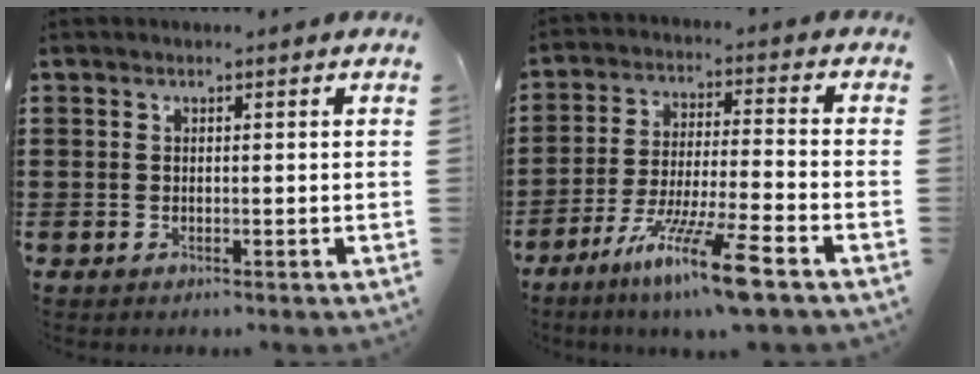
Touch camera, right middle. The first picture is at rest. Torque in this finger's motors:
{"motor_torque": [1.70, -0.44, 0.96, 0.18]}